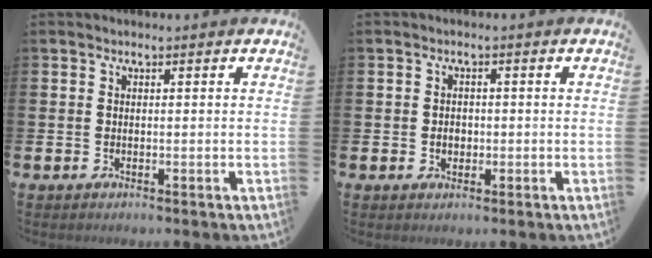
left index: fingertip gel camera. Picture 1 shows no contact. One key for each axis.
{"total": 1.6, "fx": -0.2, "fy": 1.4, "fz": 0.9, "tx": -0.005, "ty": 0.003, "tz": -0.009}